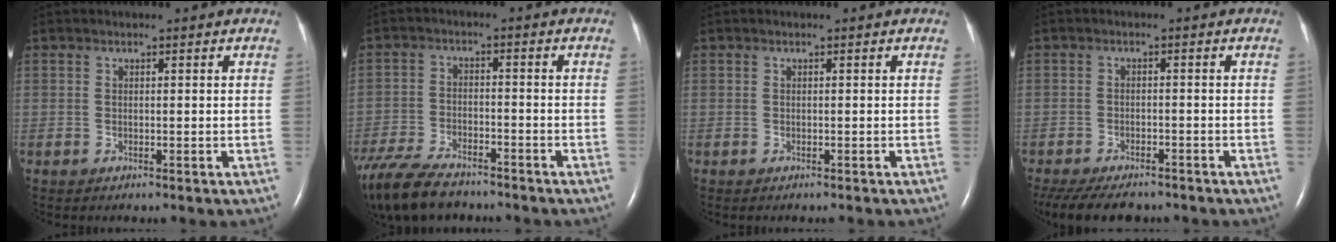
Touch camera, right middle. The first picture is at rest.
{"total": 13.2, "force": [-10.9, 3.9, 6.4], "torque": [-0.136, -0.026, -0.182]}
{"total": 0.8, "force": [-0.7, 0.2, 0.3], "torque": [-0.008, -0.002, -0.010]}
{"total": 11.6, "force": [-9.6, 4.2, 5.1], "torque": [-0.106, -0.013, -0.133]}